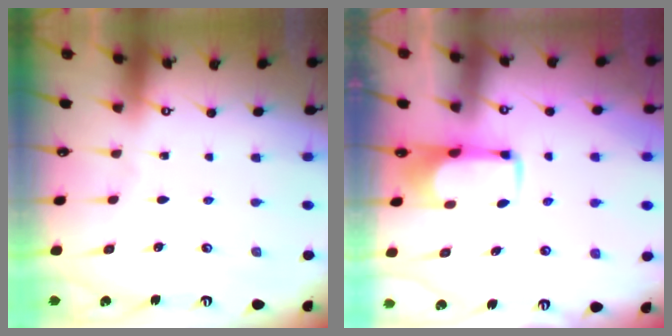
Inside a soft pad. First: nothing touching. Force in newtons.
{"total": 2.0, "press": 2.0, "slide": 0.4}